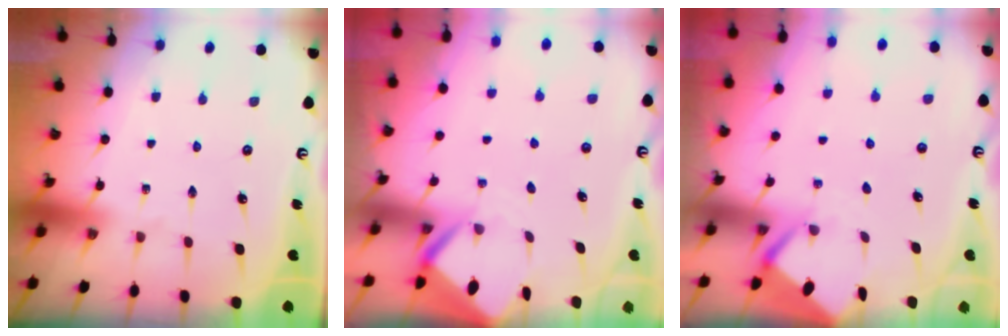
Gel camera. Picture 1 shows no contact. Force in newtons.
{"total": 3.1, "press": 3.1, "slide": 0.3}
{"total": 2.6, "press": 2.6, "slide": 0.3}